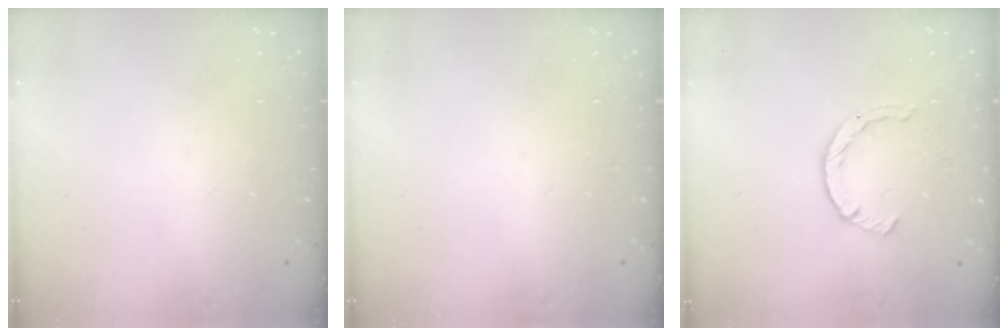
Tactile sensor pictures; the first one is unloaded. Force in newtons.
{"total": 0.0}
{"total": 2.4, "press": 2.4, "slide": 0.2}